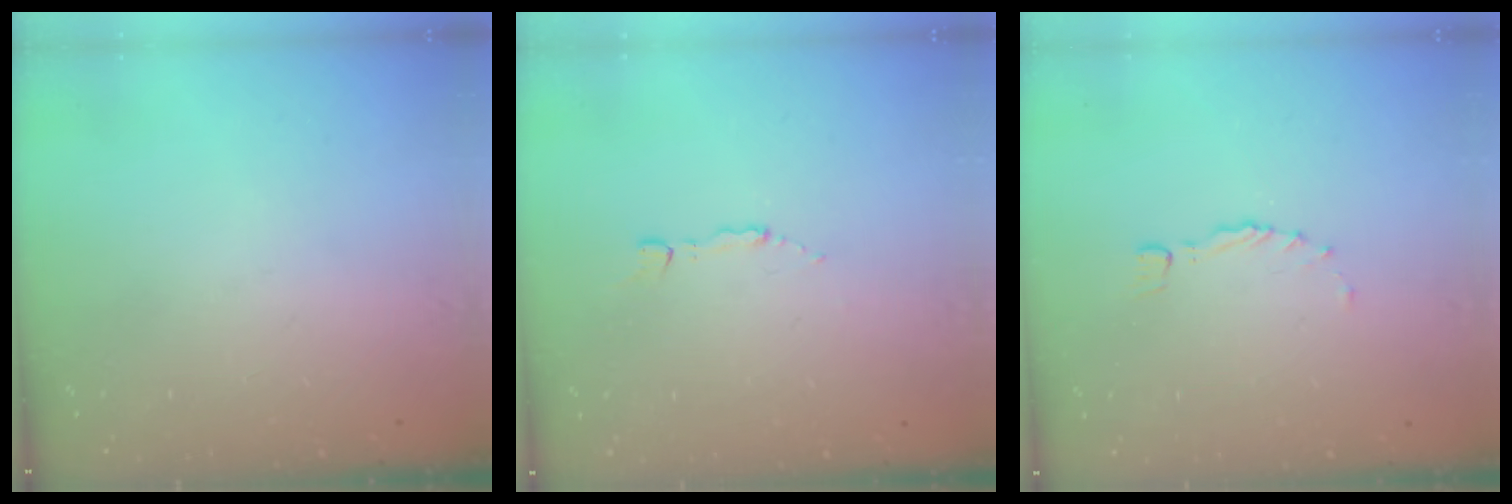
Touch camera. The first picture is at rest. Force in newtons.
{"total": 1.8, "press": 1.8, "slide": 0.2}
{"total": 0.0}